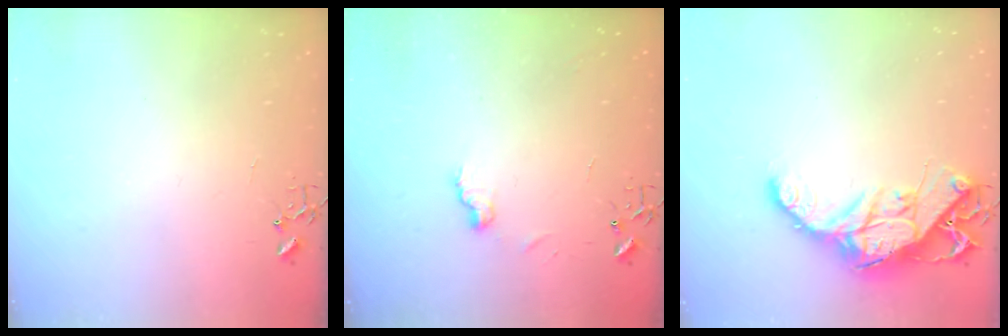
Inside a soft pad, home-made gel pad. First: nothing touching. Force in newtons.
{"total": 6.7, "press": 6.6, "slide": 0.7}
{"total": 16.1, "press": 16.1, "slide": 1.6}